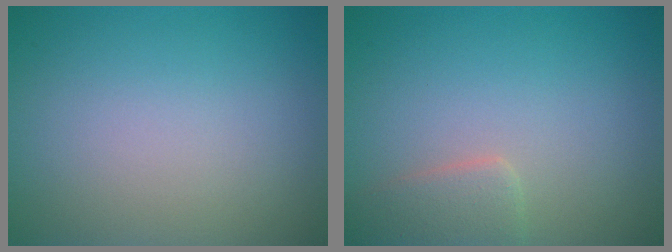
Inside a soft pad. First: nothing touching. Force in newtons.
{"total": 2.4, "press": 2.4, "slide": 0.1}